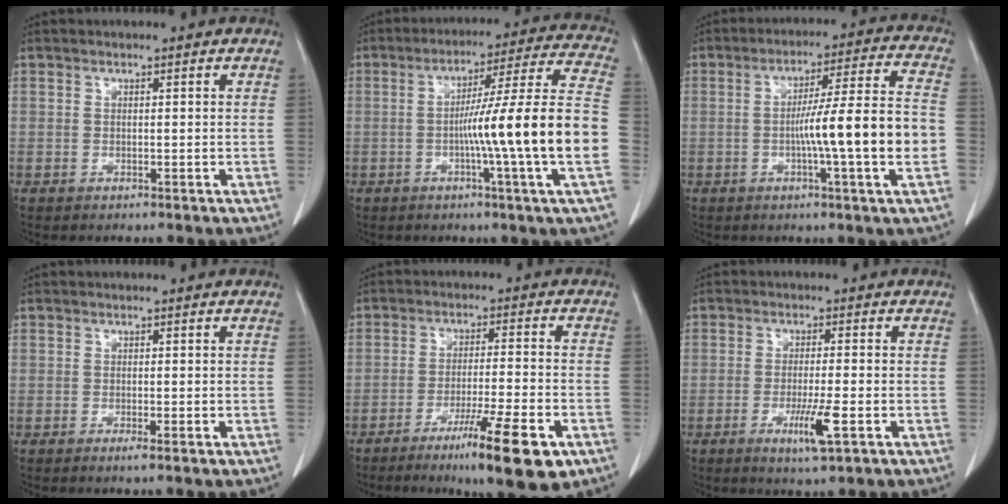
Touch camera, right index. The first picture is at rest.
{"total": 18.0, "force": [-3.4, -2.3, 17.6], "torque": [-0.246, 0.009, -0.063]}
{"total": 13.9, "force": [-2.7, -0.8, 13.6], "torque": [-0.213, 0.007, -0.049]}
{"total": 1.1, "force": [-0.6, -0.1, 0.9], "torque": [-0.016, -0.002, -0.010]}
{"total": 12.4, "force": [-6.9, 0.6, 10.2], "torque": [-0.159, -0.027, -0.108]}
{"total": 5.4, "force": [-2.2, 0.0, 4.9], "torque": [-0.088, -0.012, -0.038]}